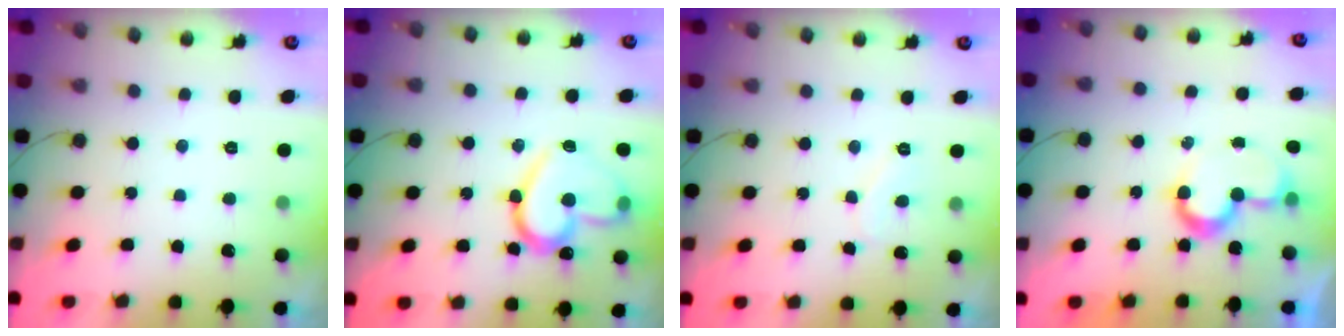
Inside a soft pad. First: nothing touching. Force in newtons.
{"total": 18.8, "press": 18.7, "slide": 1.8}
{"total": 5.4, "press": 5.4, "slide": 0.5}
{"total": 8.4, "press": 8.4, "slide": 0.7}